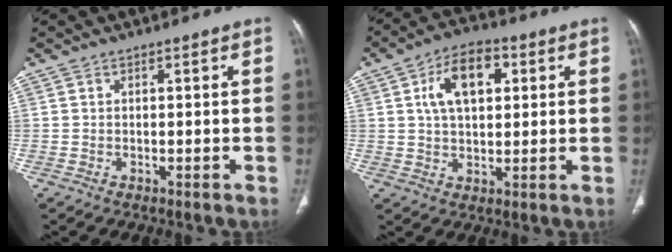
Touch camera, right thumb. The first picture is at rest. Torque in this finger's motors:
{"motor_torque": [0.11, 2.69, 1.16, -0.03, 0.40]}